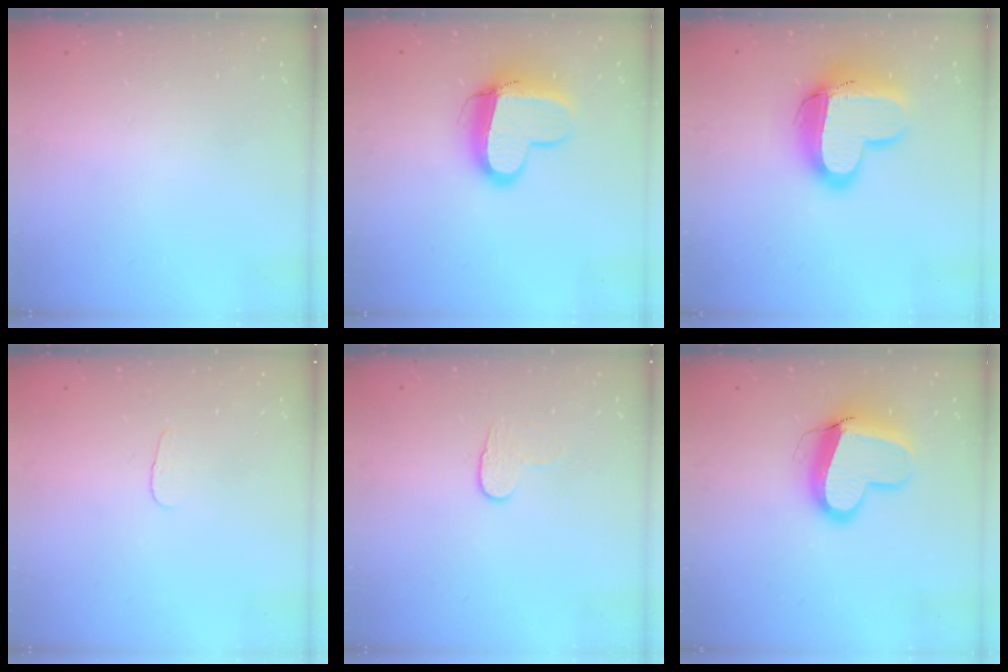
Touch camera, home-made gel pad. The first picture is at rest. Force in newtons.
{"total": 12.9, "press": 12.8, "slide": 1.4}
{"total": 16.3, "press": 16.2, "slide": 1.4}
{"total": 2.9, "press": 2.8, "slide": 0.3}
{"total": 6.1, "press": 6.1, "slide": 0.5}
{"total": 13.1, "press": 13.0, "slide": 1.3}